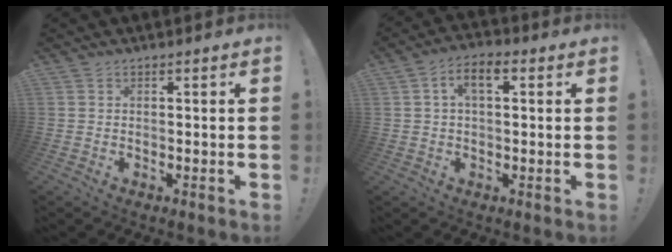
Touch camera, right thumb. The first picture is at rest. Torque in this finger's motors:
{"motor_torque": [-0.05, 0.29, 0.11, -0.01, 0.21]}